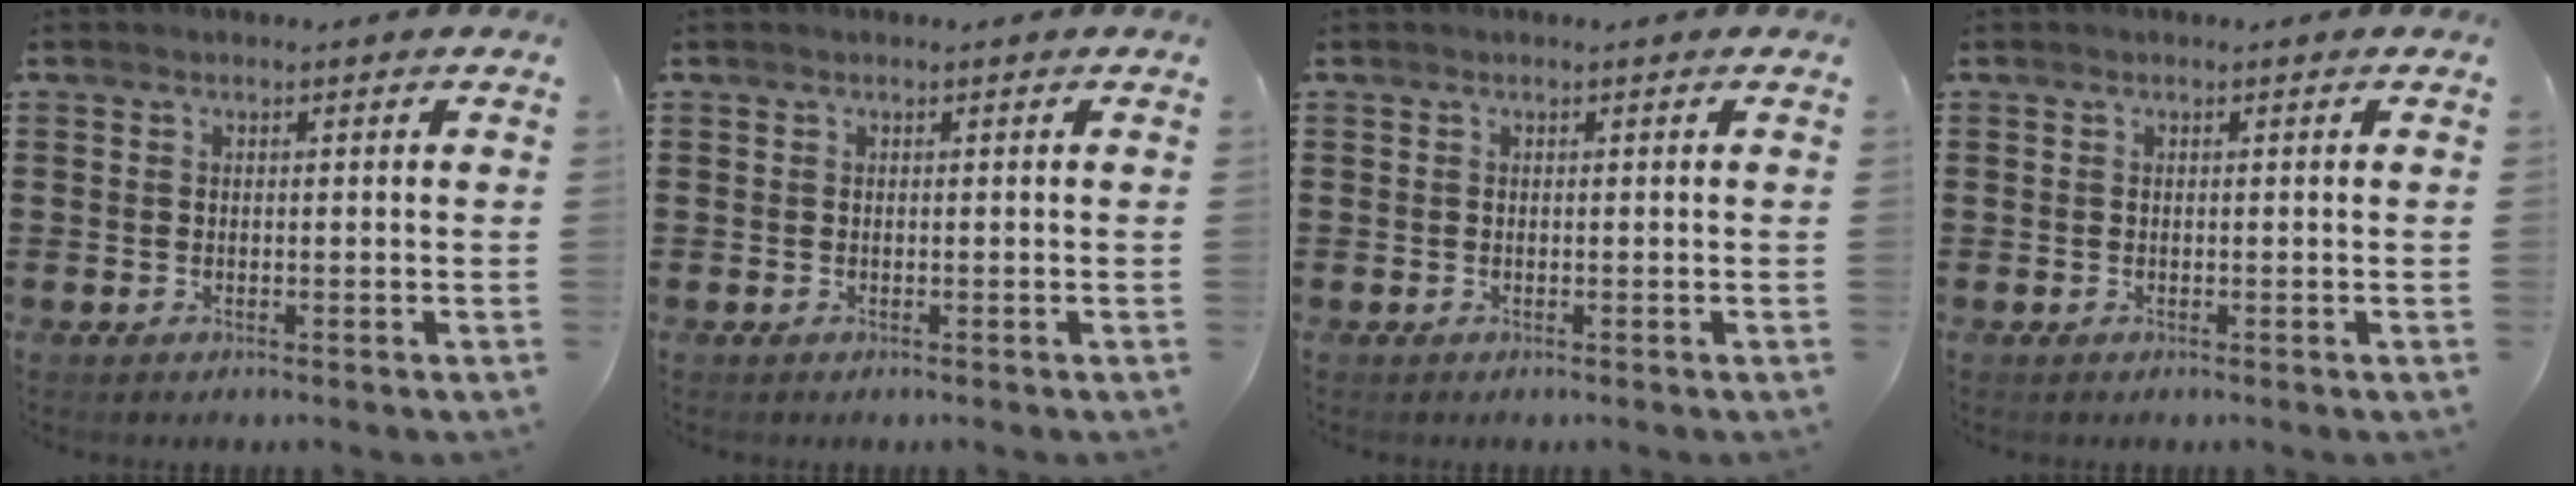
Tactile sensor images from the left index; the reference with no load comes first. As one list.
[{"total": 0.0}, {"total": 0.0}, {"total": 0.0}]